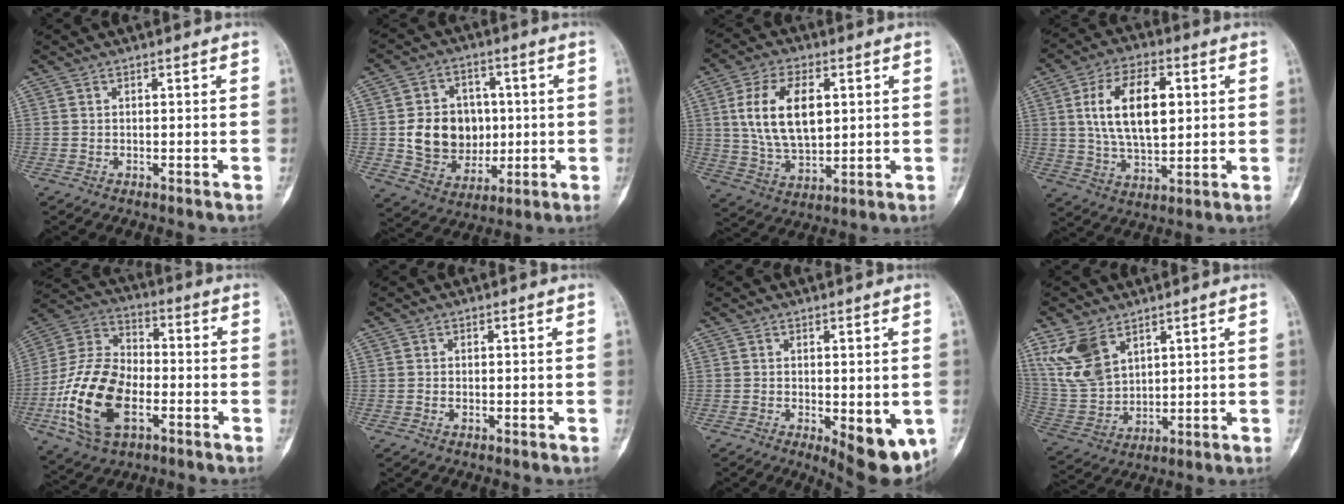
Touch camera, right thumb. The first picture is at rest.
{"total": 13.5, "force": [0.2, 11.2, 7.5], "torque": [-0.079, 0.003, 0.017]}
{"total": 14.3, "force": [3.1, 8.1, 11.4], "torque": [-0.197, -0.009, 0.064]}
{"total": 14.9, "force": [3.1, 8.1, 12.2], "torque": [-0.198, -0.004, 0.057]}
{"total": 19.5, "force": [-5.6, 11.4, 14.7], "torque": [-0.279, 0.022, -0.106]}
{"total": 0.6, "force": [-0.1, 0.4, 0.5], "torque": [-0.006, 0.004, -0.003]}
{"total": 9.6, "force": [-2.5, 4.0, 8.4], "torque": [-0.086, -0.014, -0.023]}
{"total": 11.7, "force": [6.4, 7.1, 6.7], "torque": [-0.128, -0.020, 0.148]}